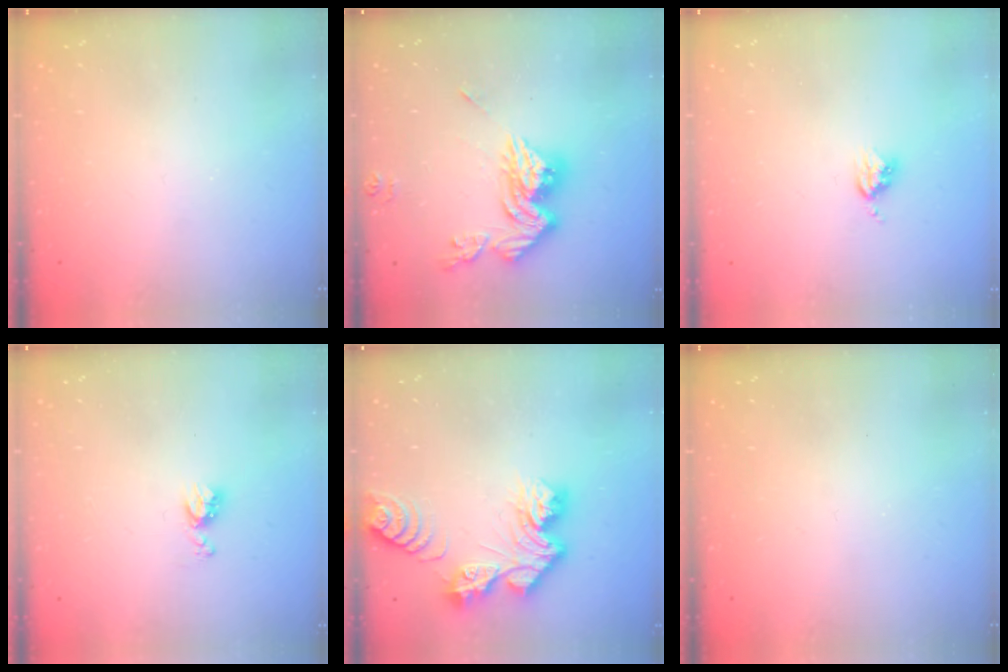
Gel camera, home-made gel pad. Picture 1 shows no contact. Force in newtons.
{"total": 13.7, "press": 13.6, "slide": 1.3}
{"total": 3.8, "press": 3.8, "slide": 0.5}
{"total": 5.2, "press": 5.1, "slide": 0.6}
{"total": 13.2, "press": 13.2, "slide": 1.2}
{"total": 0.0}